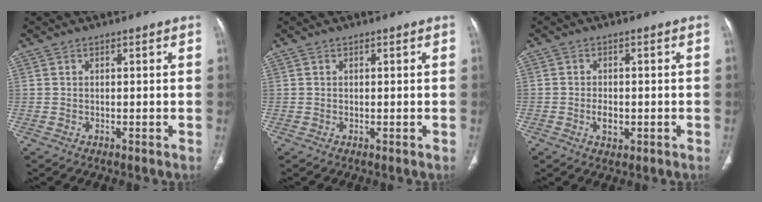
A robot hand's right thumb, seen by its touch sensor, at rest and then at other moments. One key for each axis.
{"total": 0.0}
{"total": 3.1, "fx": -0.8, "fy": 2.1, "fz": 2.1, "tx": -0.027, "ty": 0.004, "tz": -0.011}